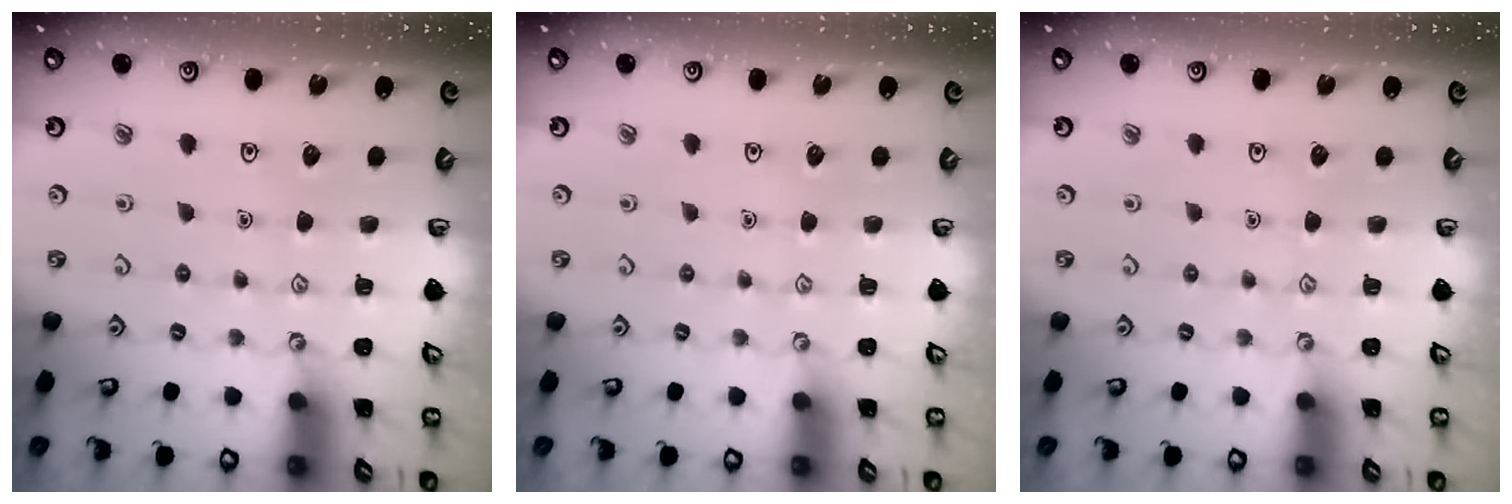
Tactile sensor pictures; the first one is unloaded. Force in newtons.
{"total": 0.0}
{"total": 0.0}